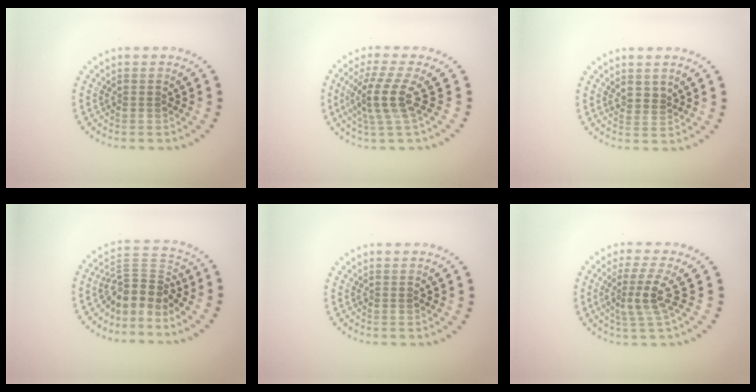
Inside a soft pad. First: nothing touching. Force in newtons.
{"total": 3.6, "press": 2.7, "slide": 2.5}
{"total": 1.0, "press": 0.8, "slide": 0.6}
{"total": 3.9, "press": 2.6, "slide": 2.9}
{"total": 0.0}
{"total": 3.0, "press": 2.3, "slide": 1.9}